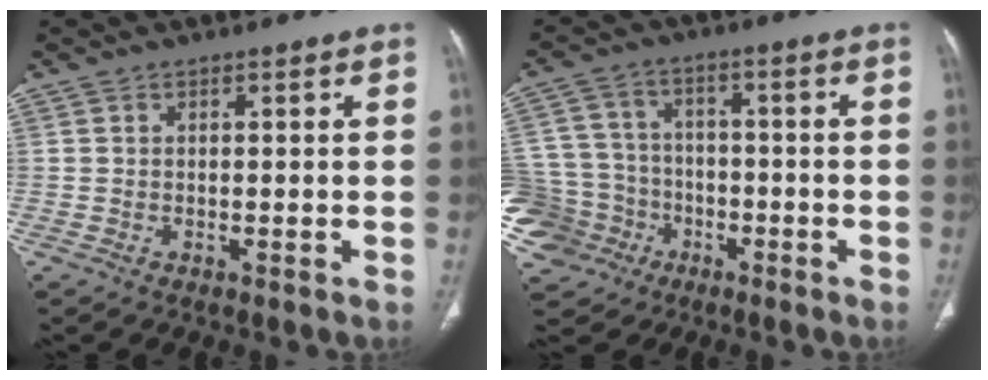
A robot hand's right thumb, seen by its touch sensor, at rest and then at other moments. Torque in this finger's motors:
{"motor_torque": [0.20, -0.02, -0.26, -0.93, 0.01]}